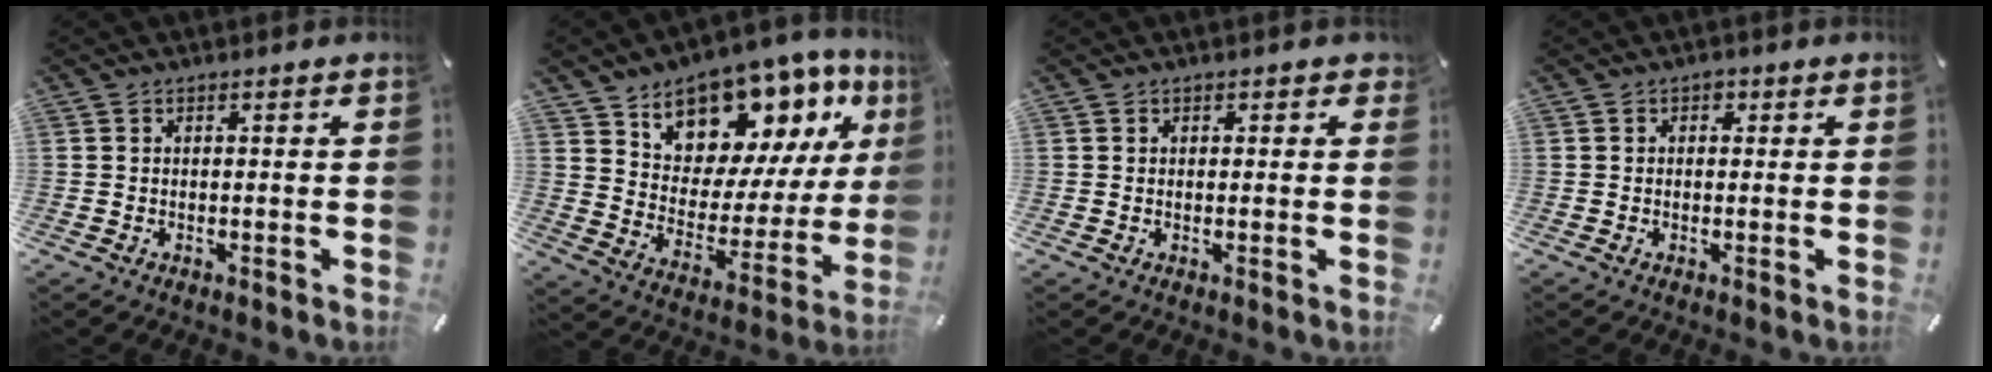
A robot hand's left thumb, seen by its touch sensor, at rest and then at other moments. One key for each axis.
{"total": 12.8, "fx": 10.5, "fy": 7.2, "fz": 2.0, "tx": -0.043, "ty": -0.114, "tz": 0.186}
{"total": 1.2, "fx": 0.4, "fy": 1.0, "fz": 0.3, "tx": 0.009, "ty": -0.001, "tz": 0.002}
{"total": 1.3, "fx": 0.3, "fy": 1.2, "fz": 0.5, "tx": -0.003, "ty": 0.004, "tz": 0.001}